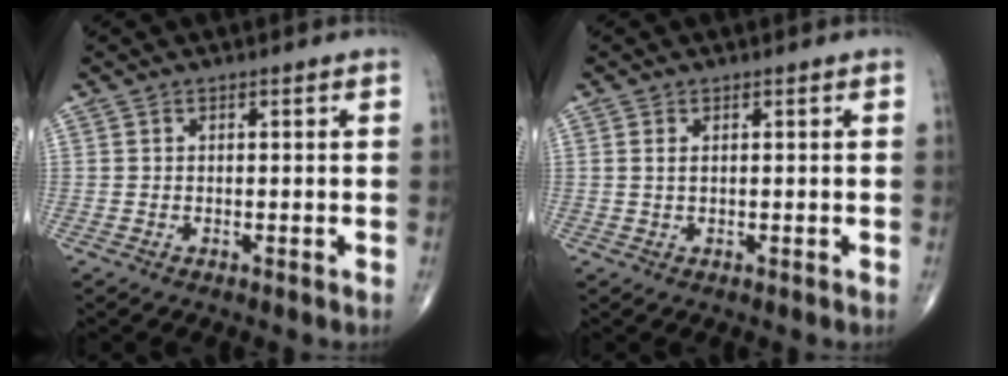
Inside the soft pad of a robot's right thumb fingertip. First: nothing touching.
{"total": 1.1, "force": [0.3, 0.5, 0.9], "torque": [-0.024, 0.003, 0.010]}